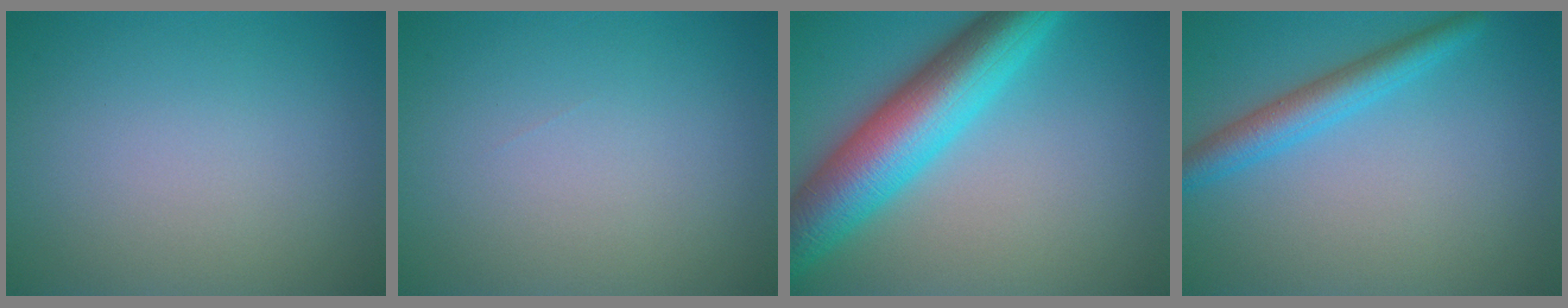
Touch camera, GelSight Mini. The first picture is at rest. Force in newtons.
{"total": 0.0}
{"total": 9.7, "press": 9.7, "slide": 0.1}
{"total": 3.5, "press": 3.5, "slide": 0.1}